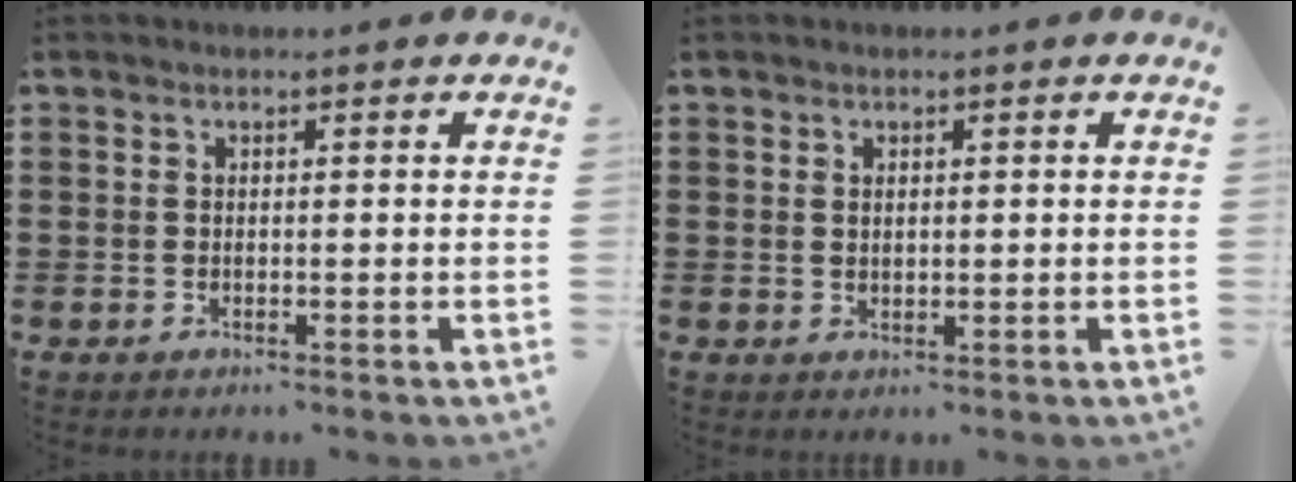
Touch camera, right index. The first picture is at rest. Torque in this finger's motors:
{"motor_torque": [-0.20, 0.59, 0.03, -0.01]}